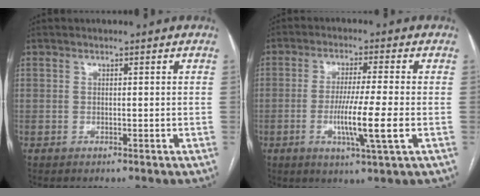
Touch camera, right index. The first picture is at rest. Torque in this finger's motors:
{"motor_torque": [1.85, 0.28, 0.66, 0.17]}